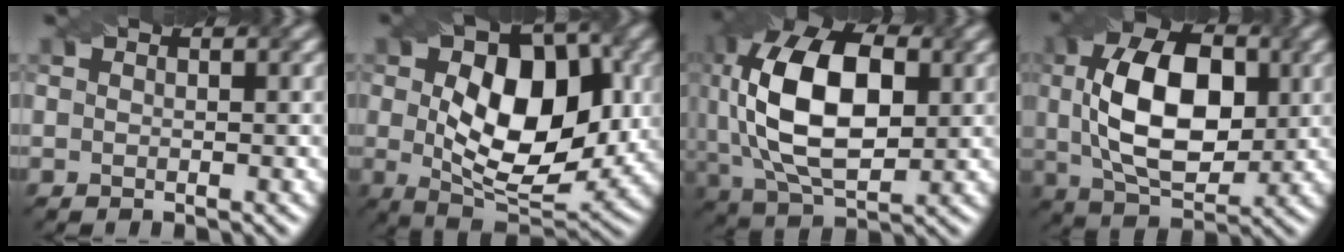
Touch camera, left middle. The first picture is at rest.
{"total": 10.6, "force": [0.0, 6.2, 8.6], "torque": [-0.138, 0.013, 0.010]}
{"total": 12.3, "force": [0.1, 7.1, 10.0], "torque": [-0.220, 0.020, 0.018]}
{"total": 9.4, "force": [-0.1, 5.5, 7.6], "torque": [-0.149, 0.019, 0.008]}